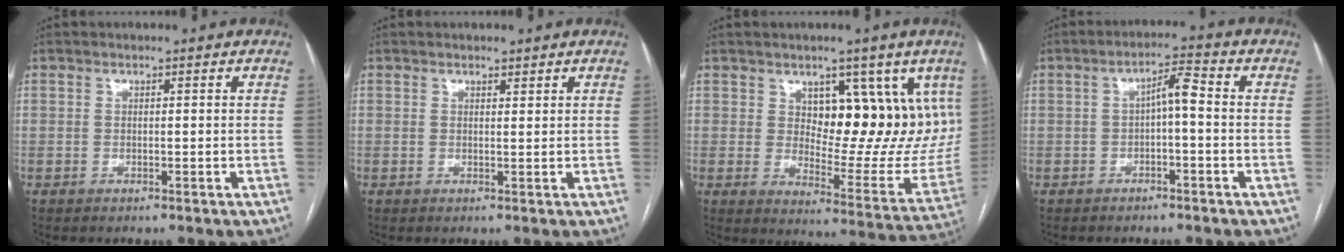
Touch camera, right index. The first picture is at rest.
{"total": 1.1, "force": [1.0, 0.3, 0.5], "torque": [-0.010, 0.000, 0.016]}
{"total": 15.2, "force": [6.5, 7.4, 11.6], "torque": [-0.133, -0.006, 0.104]}
{"total": 4.0, "force": [-0.3, 0.8, 3.9], "torque": [-0.065, 0.019, -0.005]}